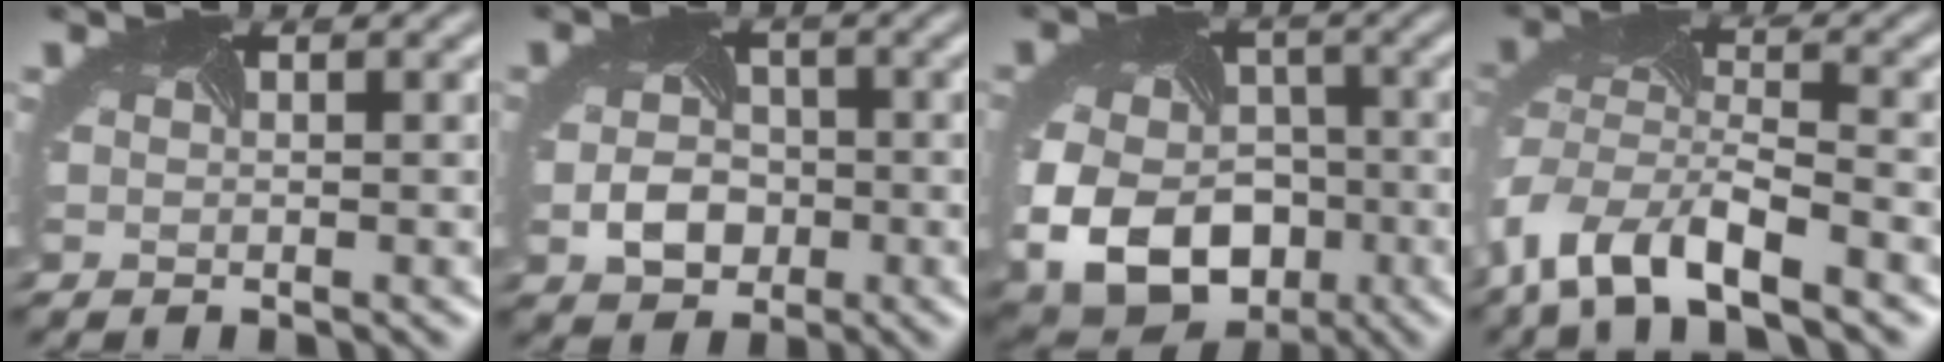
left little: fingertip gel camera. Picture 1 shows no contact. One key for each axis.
{"total": 4.0, "fx": -1.2, "fy": 3.1, "fz": 2.2, "tx": -0.045, "ty": -0.008, "tz": -0.020}
{"total": 12.6, "fx": -3.9, "fy": 9.3, "fz": 7.6, "tx": -0.148, "ty": -0.045, "tz": -0.049}
{"total": 9.6, "fx": -6.3, "fy": 3.5, "fz": 6.3, "tx": -0.127, "ty": -0.017, "tz": -0.117}